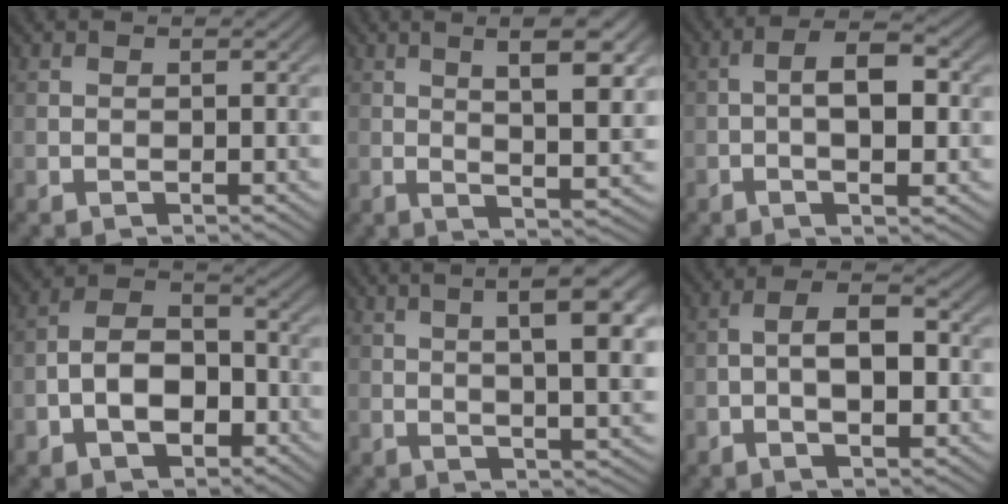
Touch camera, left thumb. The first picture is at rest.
{"total": 10.5, "force": [3.5, 2.8, 9.5], "torque": [-0.129, 0.009, 0.054]}
{"total": 6.5, "force": [-0.8, 2.0, 6.2], "torque": [-0.109, 0.009, -0.017]}
{"total": 8.2, "force": [-3.0, 5.1, 5.7], "torque": [-0.104, 0.004, -0.062]}
{"total": 10.3, "force": [3.3, 2.5, 9.4], "torque": [-0.127, 0.019, 0.047]}
{"total": 7.0, "force": [-1.4, 2.9, 6.2], "torque": [-0.110, 0.011, -0.028]}